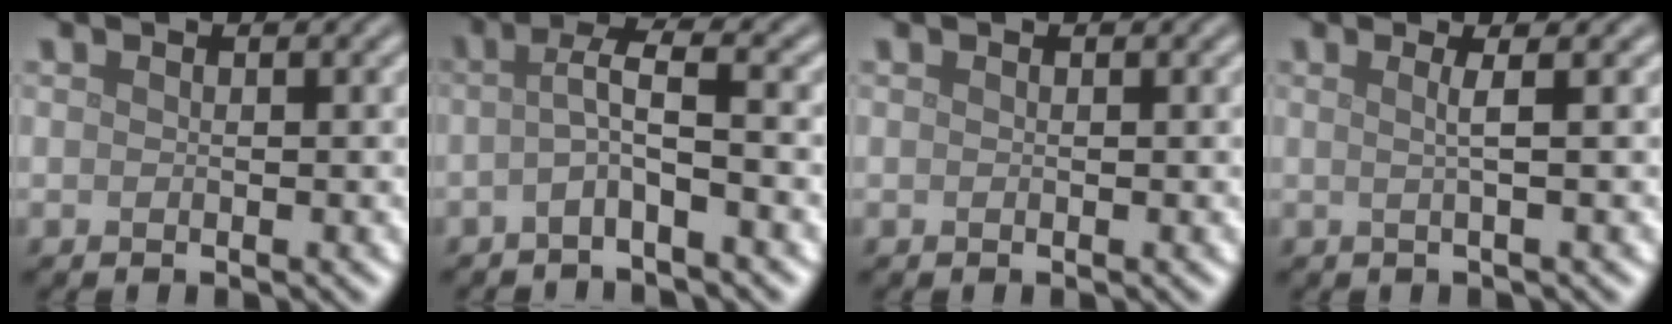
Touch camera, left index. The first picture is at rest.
{"total": 2.8, "force": [-0.8, 0.4, 2.7], "torque": [-0.050, 0.008, -0.024]}
{"total": 0.0}
{"total": 1.7, "force": [0.3, 0.5, 1.7], "torque": [-0.027, 0.005, -0.005]}